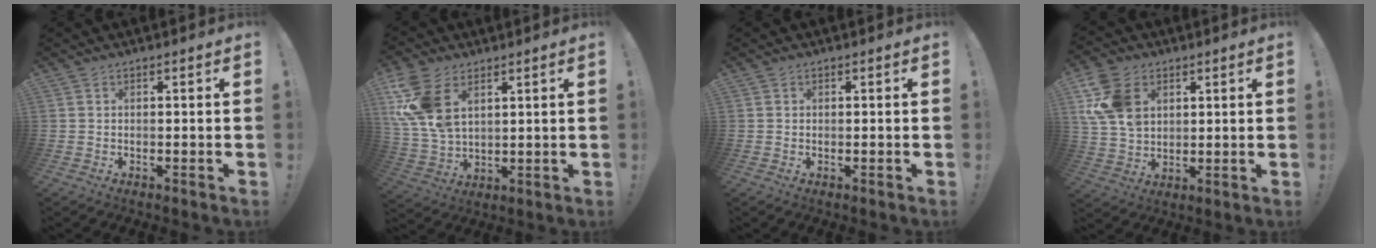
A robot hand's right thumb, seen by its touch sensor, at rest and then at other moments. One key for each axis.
{"total": 14.0, "fx": 6.0, "fy": 8.6, "fz": 9.2, "tx": -0.198, "ty": -0.017, "tz": 0.118}
{"total": 0.6, "fx": 0.4, "fy": 0.3, "fz": -0.2, "tx": 0.004, "ty": 0.001, "tz": 0.008}
{"total": 14.1, "fx": 5.2, "fy": 10.3, "fz": 8.1, "tx": -0.167, "ty": -0.006, "tz": 0.108}